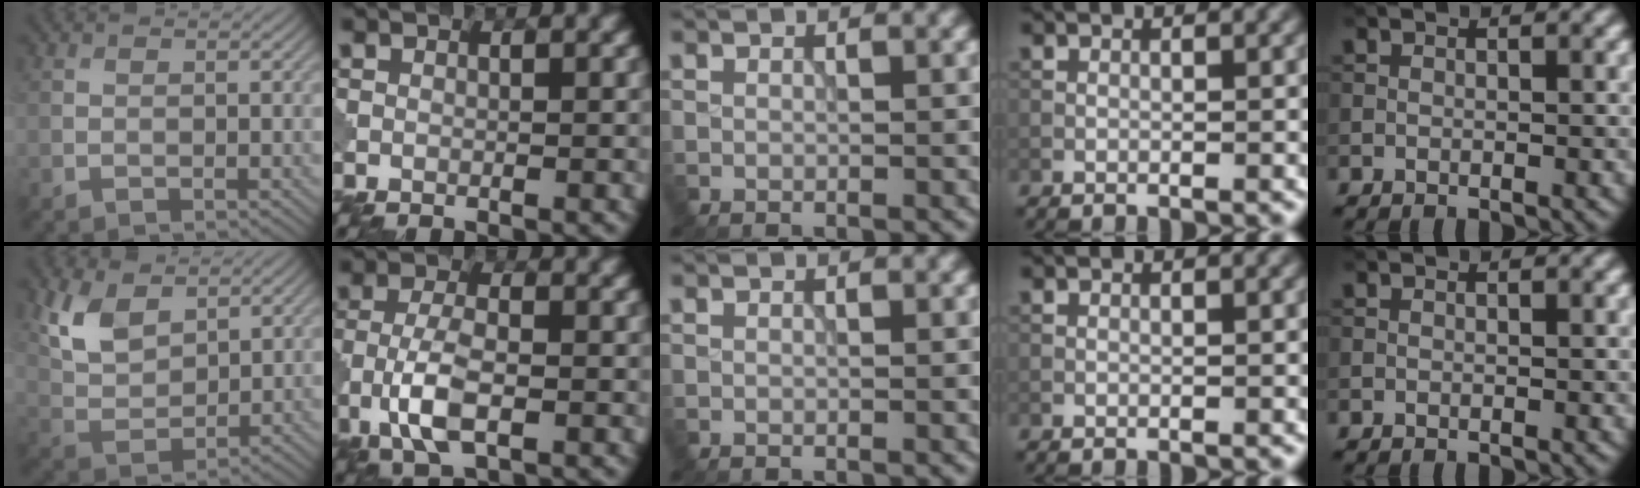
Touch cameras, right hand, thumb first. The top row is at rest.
{"thumb": {"total": 6.9, "force": [3.8, 3.7, 4.3], "torque": [-0.103, -0.005, 0.079]}, "index": {"total": 5.2, "force": [-1.9, 2.1, 4.4], "torque": [-0.094, 0.001, -0.042]}}